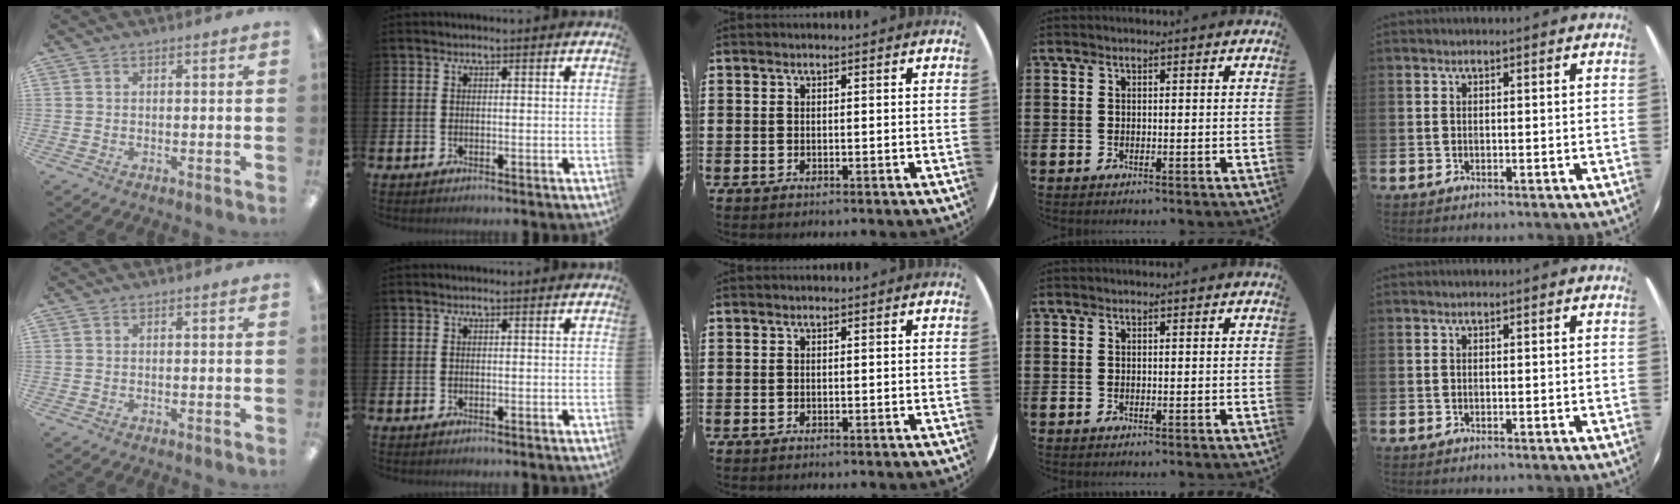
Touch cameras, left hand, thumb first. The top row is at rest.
{}